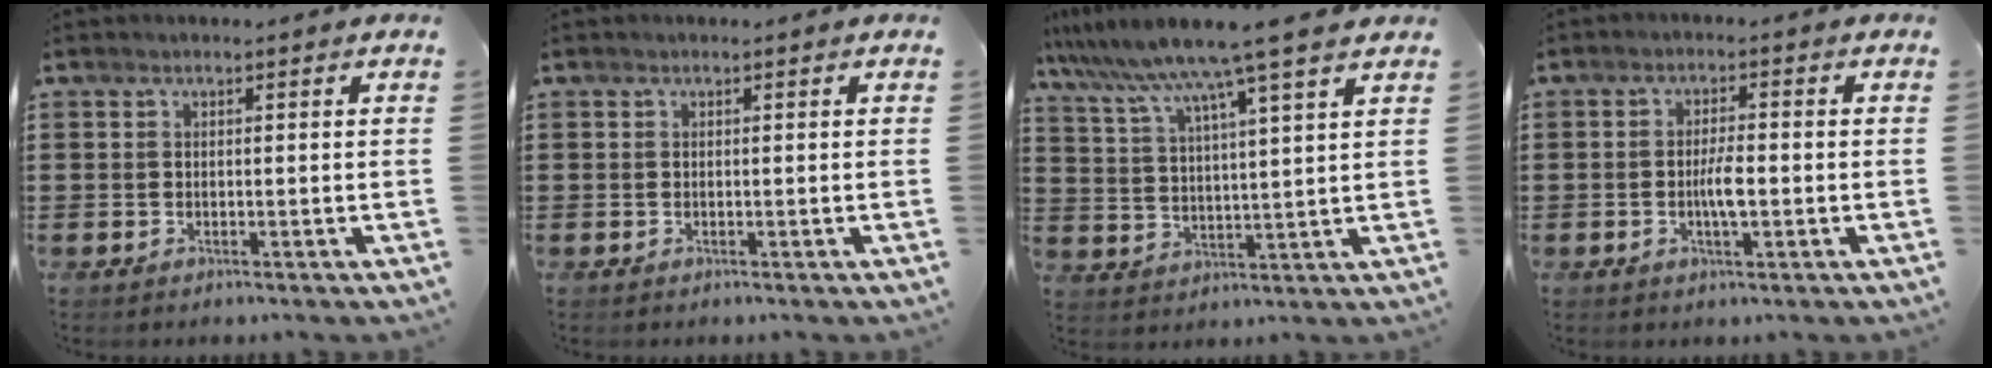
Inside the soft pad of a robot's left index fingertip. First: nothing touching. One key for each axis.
{"total": 0.0}
{"total": 8.7, "fx": 7.1, "fy": -0.9, "fz": 5.0, "tx": -0.122, "ty": -0.041, "tz": 0.113}
{"total": 3.9, "fx": -0.7, "fy": 1.0, "fz": 3.7, "tx": -0.072, "ty": 0.001, "tz": -0.015}